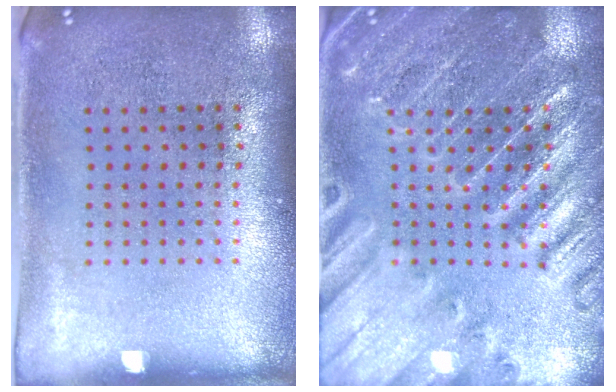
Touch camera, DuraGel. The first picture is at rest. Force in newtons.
{"total": 3.2, "press": 3.1, "slide": 0.7}